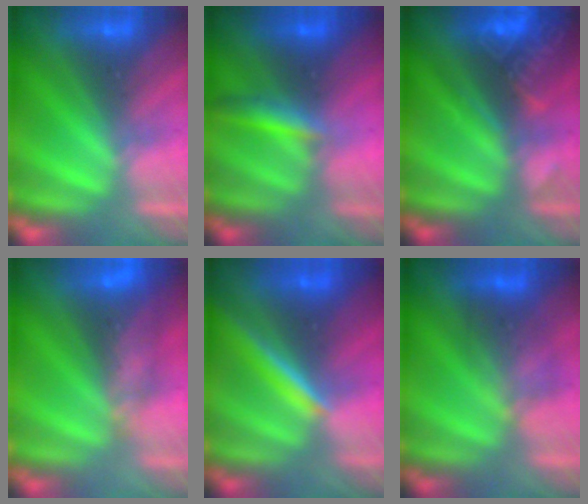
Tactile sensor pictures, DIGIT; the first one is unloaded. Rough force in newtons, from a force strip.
{"total": 2.9}
{"total": 2.9}
{"total": 10.8}
{"total": 4.7}
{"total": 2.4}